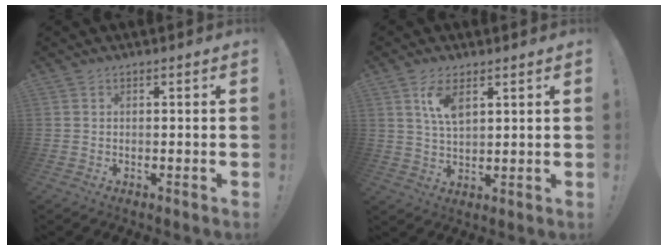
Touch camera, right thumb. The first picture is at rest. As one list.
[{"total": 7.2, "force": [3.6, 3.2, 5.3], "torque": [-0.097, -0.009, 0.064]}]